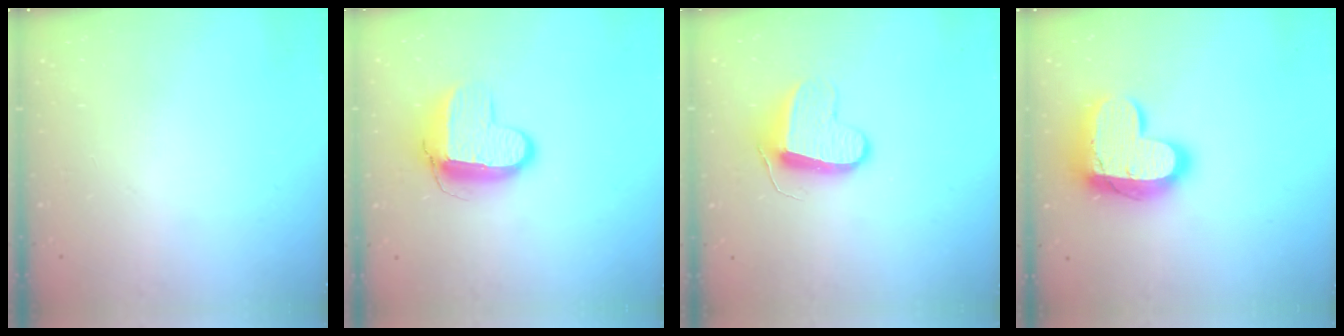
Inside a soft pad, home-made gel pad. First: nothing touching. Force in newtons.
{"total": 11.1, "press": 11.0, "slide": 0.9}
{"total": 9.7, "press": 9.7, "slide": 0.3}
{"total": 17.8, "press": 17.8, "slide": 1.3}